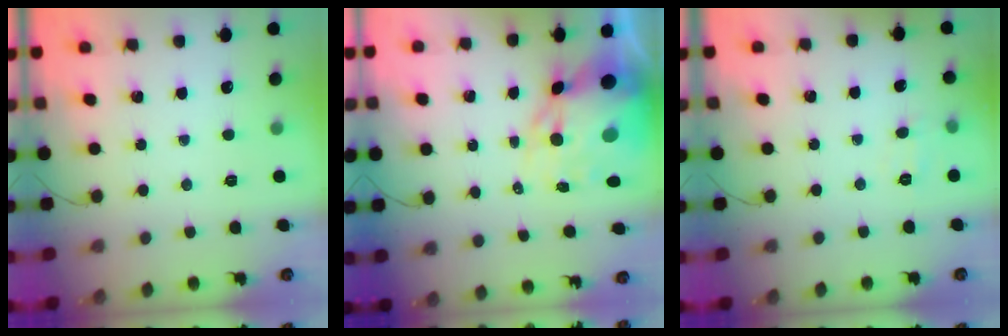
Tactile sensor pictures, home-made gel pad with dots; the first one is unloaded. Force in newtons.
{"total": 14.4, "press": 14.0, "slide": 3.6}
{"total": 6.1, "press": 6.0, "slide": 1.3}